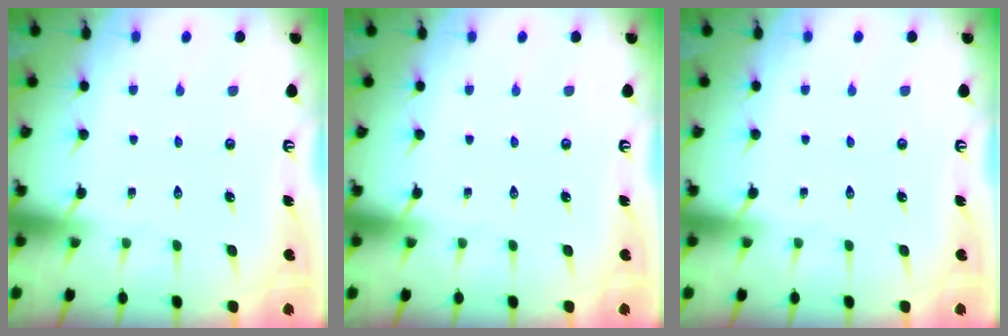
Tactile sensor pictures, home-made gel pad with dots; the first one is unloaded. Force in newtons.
{"total": 0.0}
{"total": 0.0}